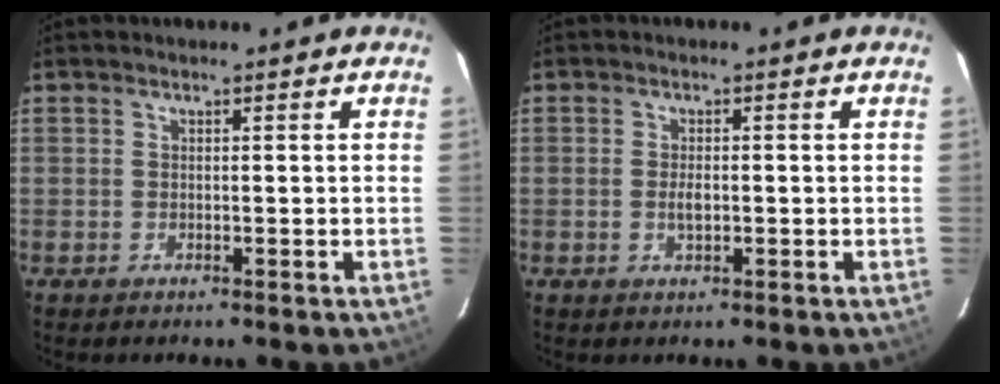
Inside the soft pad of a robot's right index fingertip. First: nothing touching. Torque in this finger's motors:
{"motor_torque": [0.68, 0.12, 0.33, 0.03]}